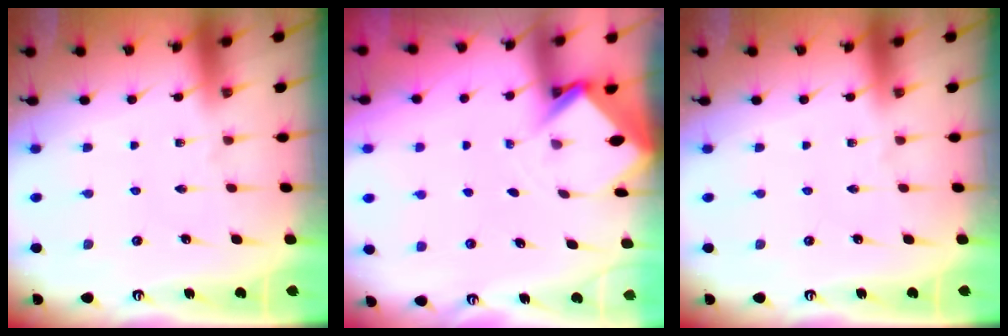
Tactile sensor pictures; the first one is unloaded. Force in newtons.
{"total": 2.9, "press": 2.9, "slide": 0.3}
{"total": 0.0}